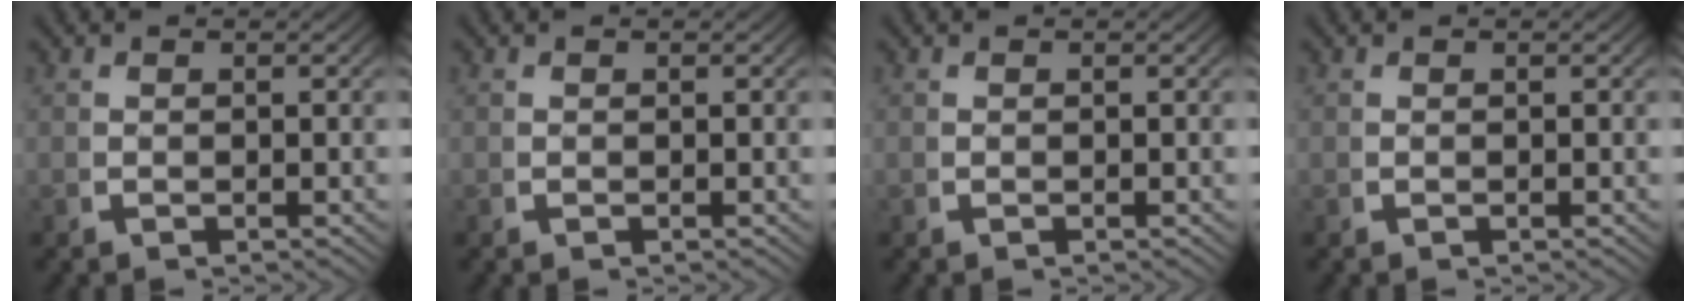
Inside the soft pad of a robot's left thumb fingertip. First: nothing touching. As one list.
[{"total": 0.0}, {"total": 0.0}, {"total": 0.0}]